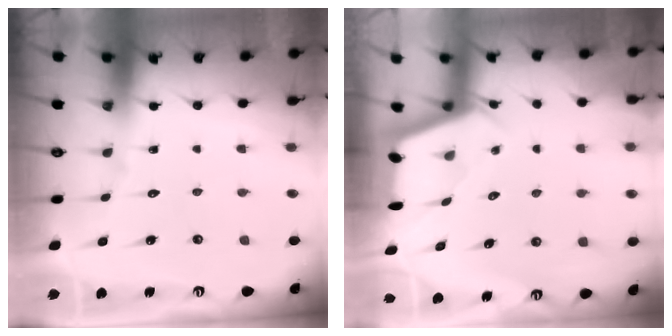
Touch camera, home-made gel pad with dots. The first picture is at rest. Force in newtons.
{"total": 2.1, "press": 2.1, "slide": 0.3}